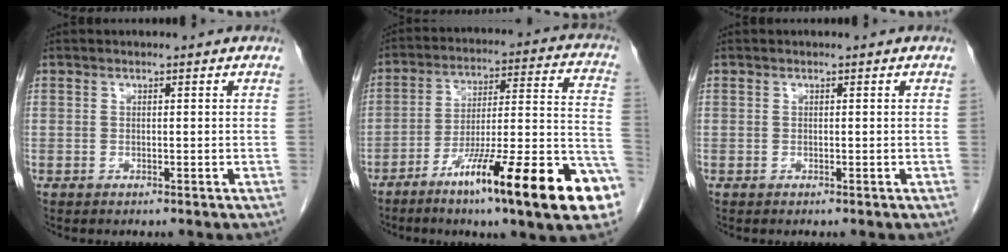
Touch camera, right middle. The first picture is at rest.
{"total": 22.7, "force": [-12.3, 1.4, 19.0], "torque": [-0.218, -0.008, -0.193]}
{"total": 0.0}